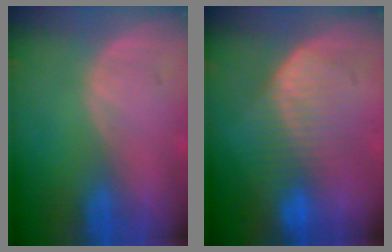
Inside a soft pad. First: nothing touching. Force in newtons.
{"total": 7.3, "press": 7.1, "slide": 1.7}